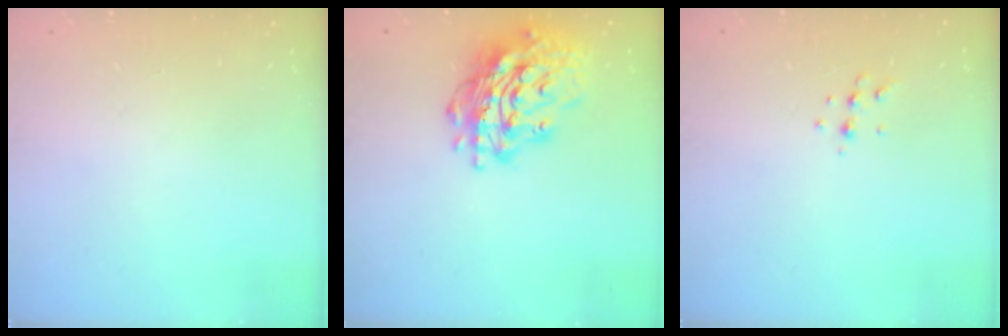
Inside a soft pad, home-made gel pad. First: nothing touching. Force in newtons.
{"total": 19.1, "press": 19.0, "slide": 1.9}
{"total": 4.8, "press": 4.7, "slide": 1.1}